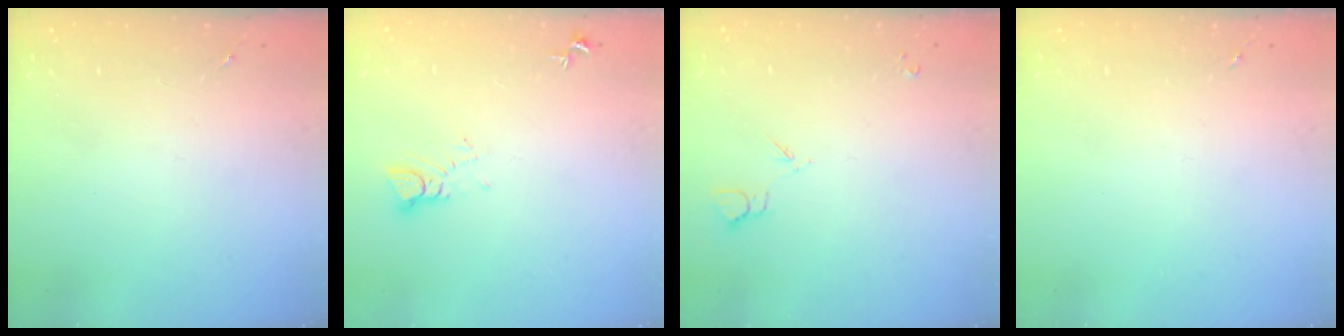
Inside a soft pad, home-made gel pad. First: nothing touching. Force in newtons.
{"total": 3.7, "press": 3.7, "slide": 0.3}
{"total": 3.9, "press": 3.9, "slide": 0.7}
{"total": 0.0}